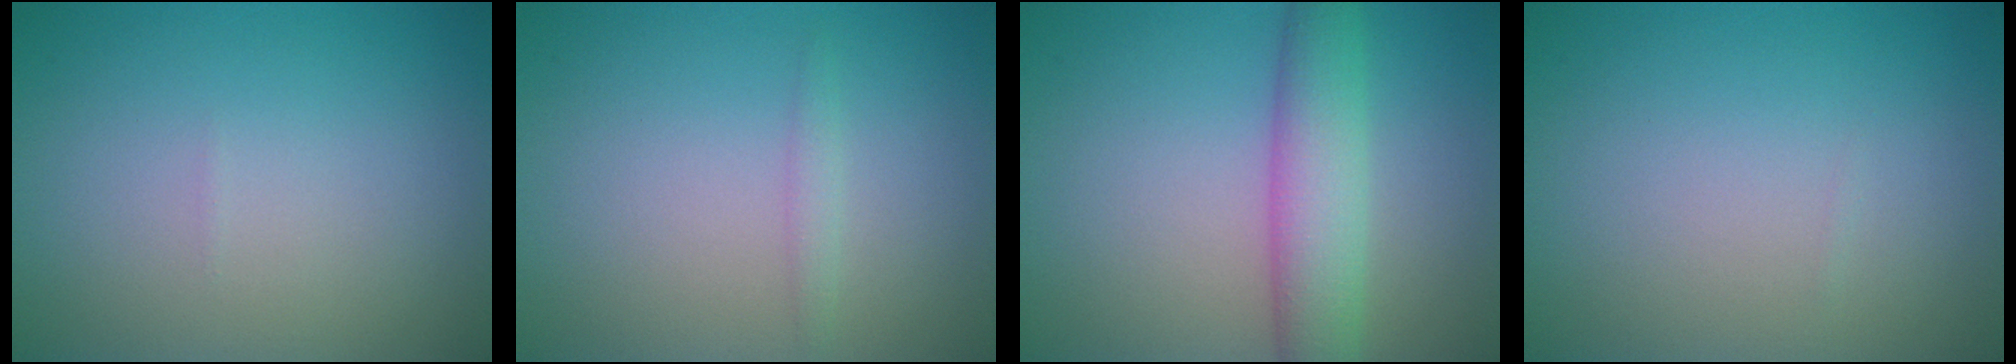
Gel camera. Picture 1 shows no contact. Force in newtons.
{"total": 0.8, "press": 0.8, "slide": 0.0}
{"total": 5.0, "press": 5.0, "slide": 0.4}
{"total": 0.0}